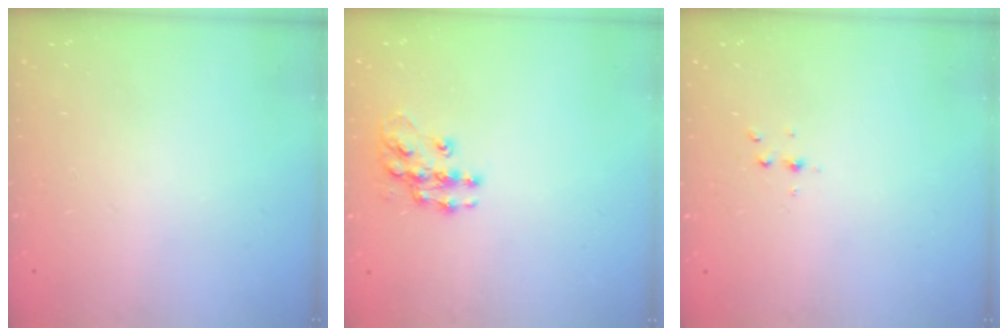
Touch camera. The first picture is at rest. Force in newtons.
{"total": 10.4, "press": 10.4, "slide": 0.5}
{"total": 4.0, "press": 3.6, "slide": 1.8}